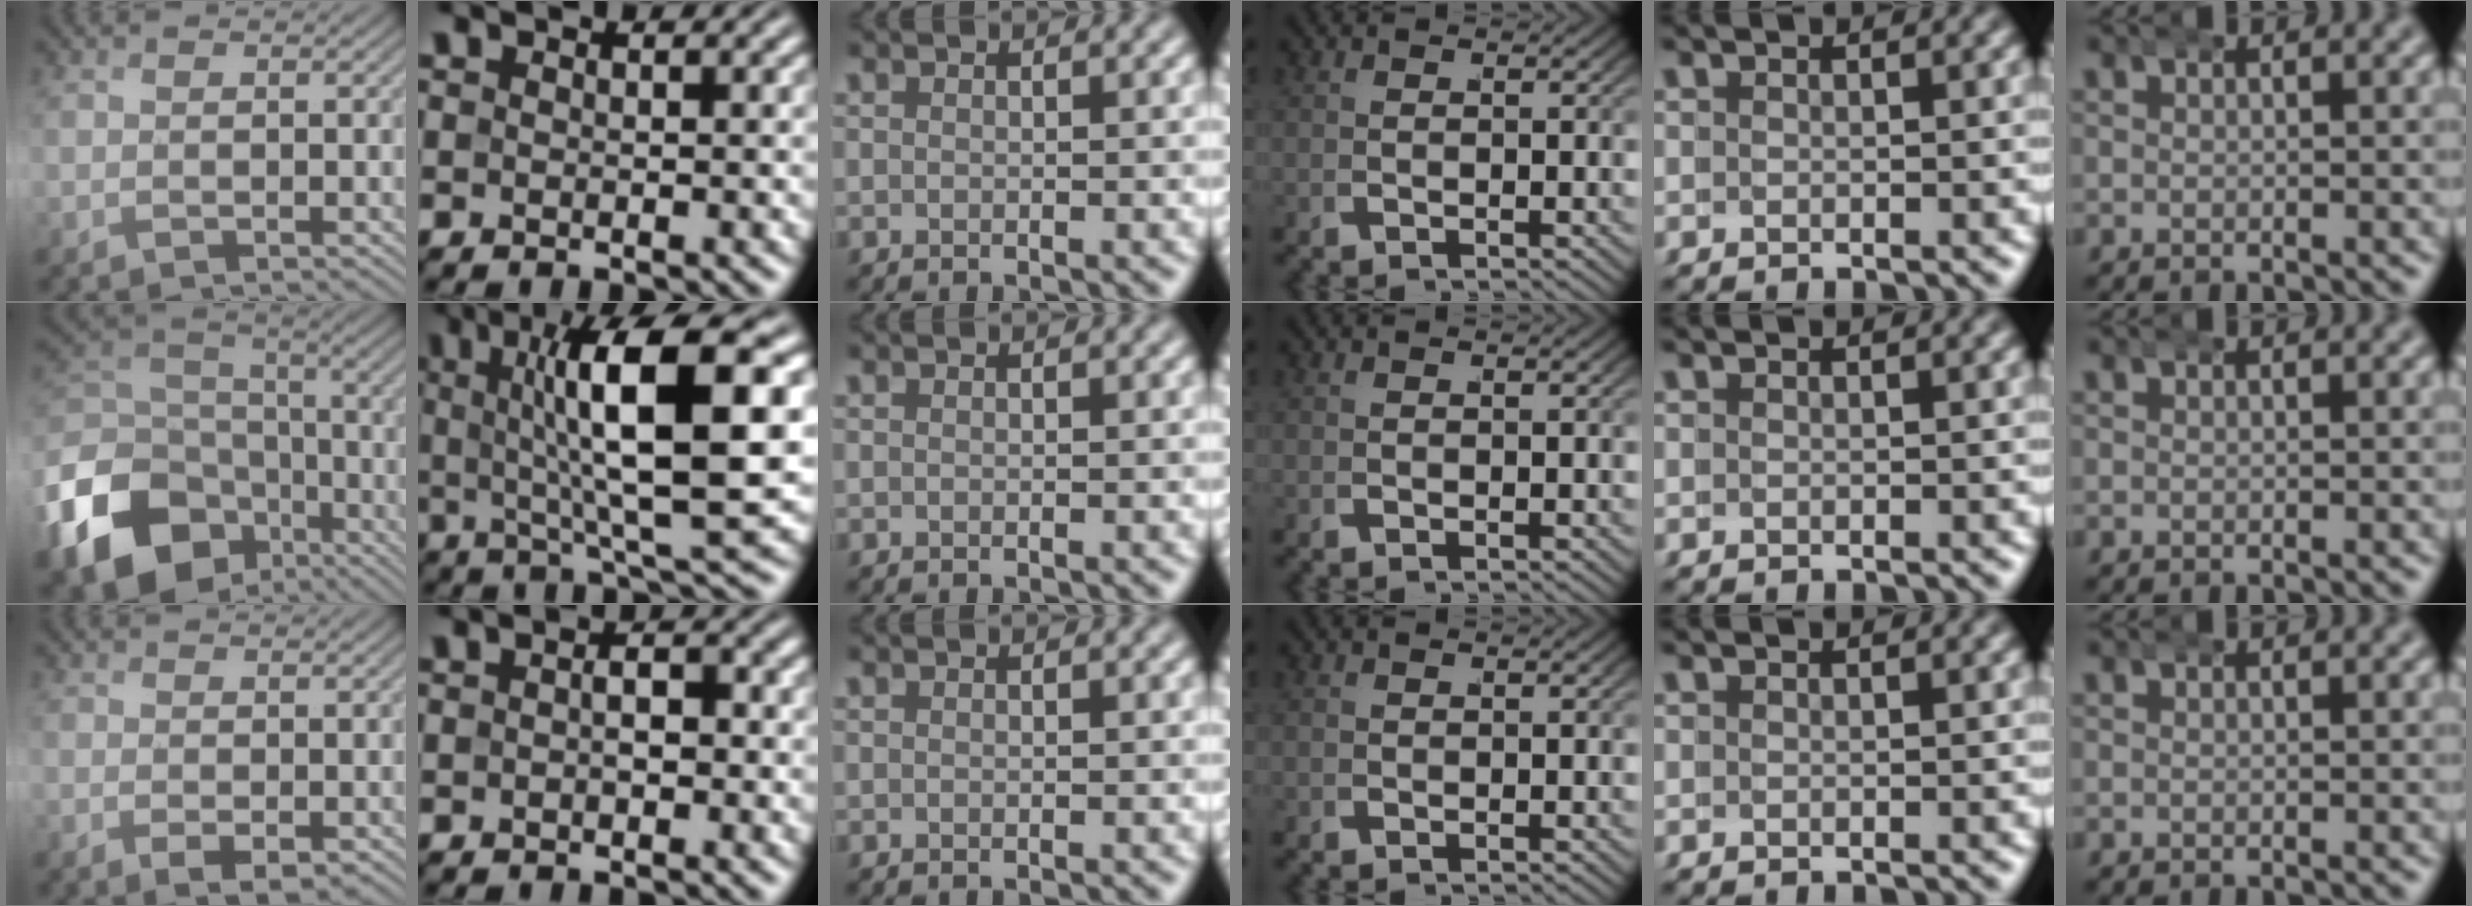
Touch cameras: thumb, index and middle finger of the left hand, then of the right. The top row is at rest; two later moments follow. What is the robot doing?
{"motion": "wrap", "object": "bandana"}